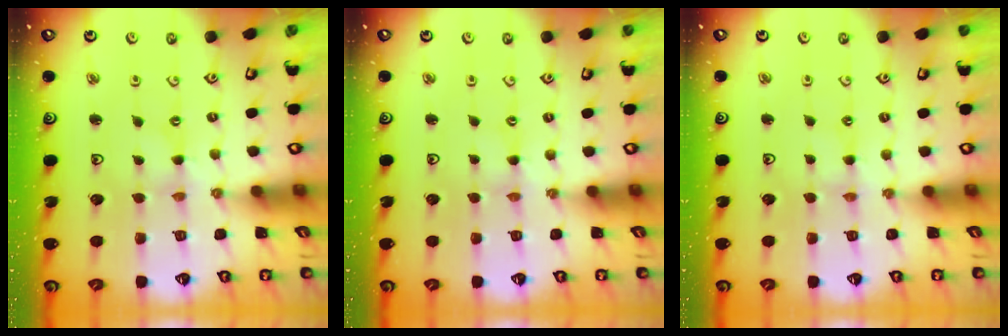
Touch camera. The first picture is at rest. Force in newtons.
{"total": 0.7, "press": 0.7, "slide": 0.1}
{"total": 1.6, "press": 1.5, "slide": 0.4}